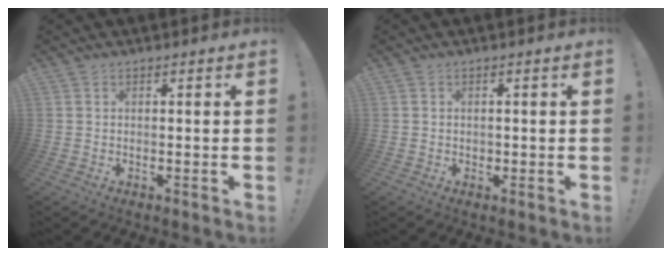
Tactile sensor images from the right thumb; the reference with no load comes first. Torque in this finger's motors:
{"motor_torque": [-0.14, -0.06, -0.10, 0.05, -0.04]}